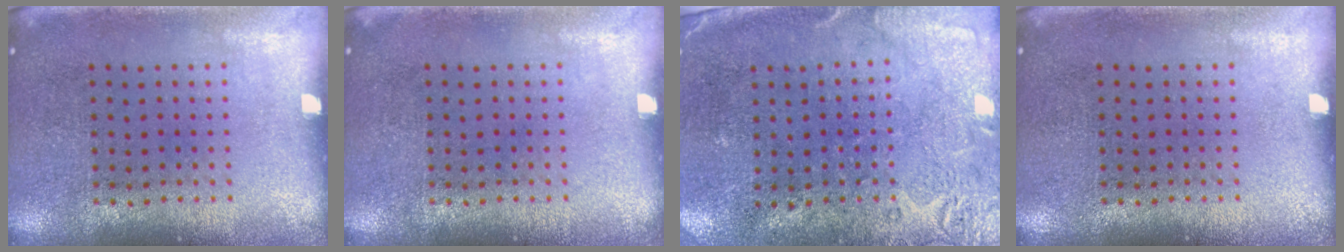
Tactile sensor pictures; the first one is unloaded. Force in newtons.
{"total": 0.0}
{"total": 2.8, "press": 2.2, "slide": 1.7}
{"total": 0.0}